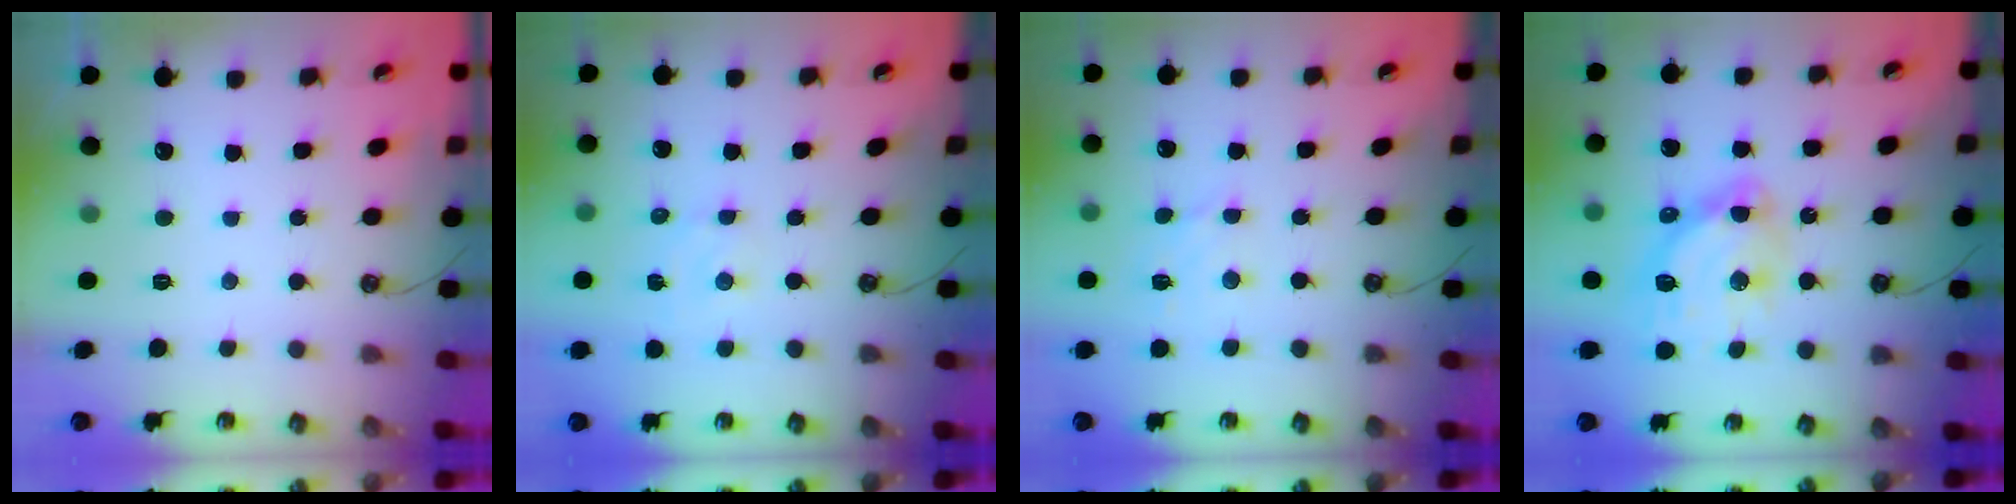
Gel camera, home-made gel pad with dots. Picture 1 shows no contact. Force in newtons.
{"total": 3.2, "press": 3.2, "slide": 0.4}
{"total": 4.7, "press": 4.6, "slide": 0.8}
{"total": 14.5, "press": 14.4, "slide": 1.3}